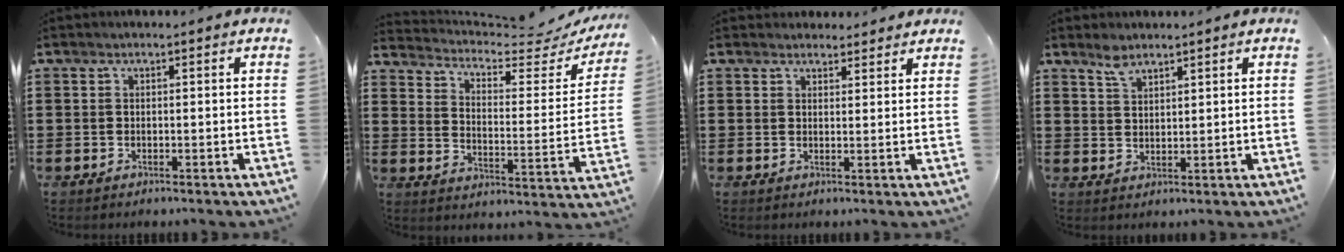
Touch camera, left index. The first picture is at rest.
{"total": 4.2, "force": [3.8, 0.8, 1.7], "torque": [-0.049, -0.032, 0.057]}
{"total": 2.5, "force": [2.4, 0.7, -0.2], "torque": [0.005, -0.003, 0.044]}
{"total": 3.0, "force": [2.4, 1.4, 1.0], "torque": [-0.026, 0.004, 0.046]}